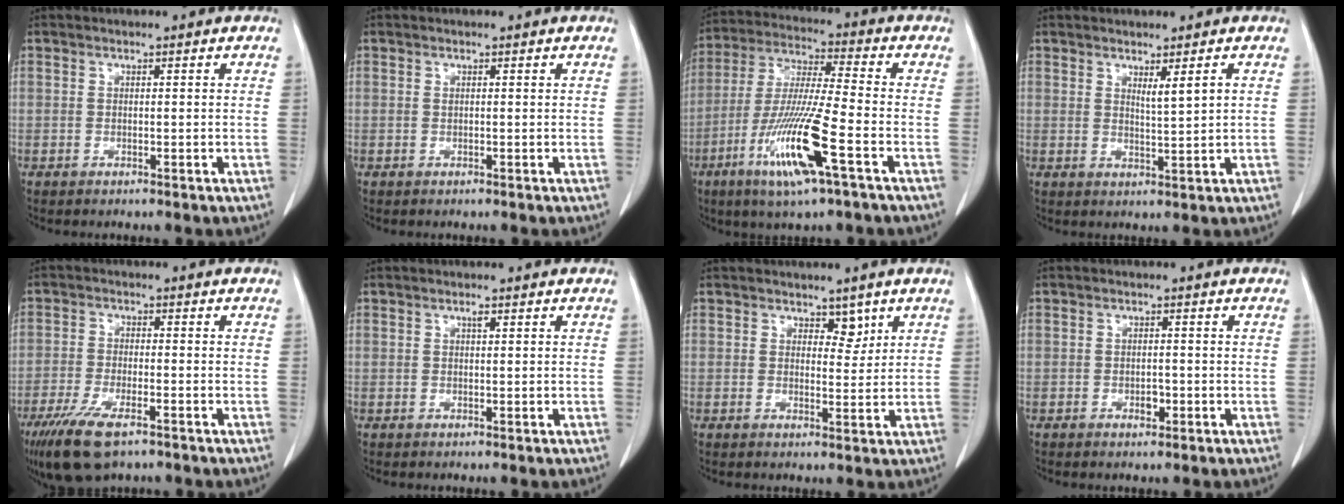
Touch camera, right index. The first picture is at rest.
{"total": 0.0}
{"total": 14.5, "force": [-6.1, 0.2, 13.1], "torque": [-0.265, -0.022, -0.112]}
{"total": 2.4, "force": [1.2, -0.4, 2.0], "torque": [-0.038, -0.010, 0.025]}
{"total": 9.7, "force": [-6.5, 2.7, 6.8], "torque": [-0.128, -0.020, -0.109]}
{"total": 0.7, "force": [0.3, 0.1, 0.6], "torque": [-0.013, 0.000, 0.006]}
{"total": 2.6, "force": [1.7, 1.5, 1.3], "torque": [-0.010, -0.006, 0.028]}
{"total": 1.5, "force": [-0.5, 0.9, 1.1], "torque": [-0.012, 0.003, -0.004]}